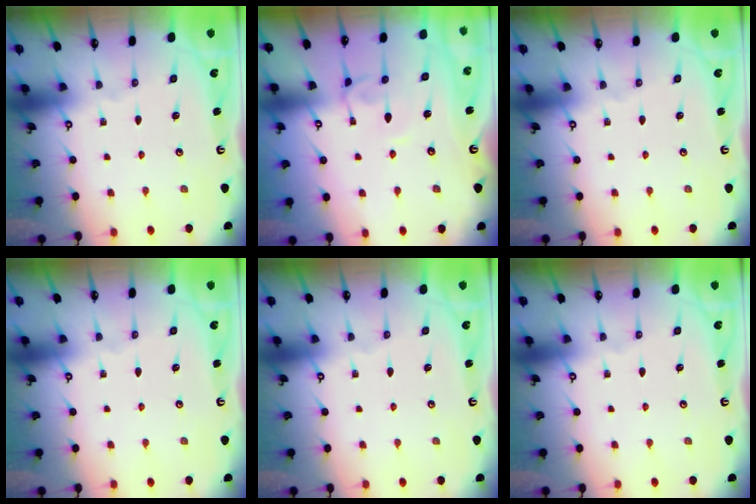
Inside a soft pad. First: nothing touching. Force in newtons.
{"total": 3.3, "press": 3.3, "slide": 0.1}
{"total": 0.0}
{"total": 0.0}
{"total": 0.0}
{"total": 0.0}